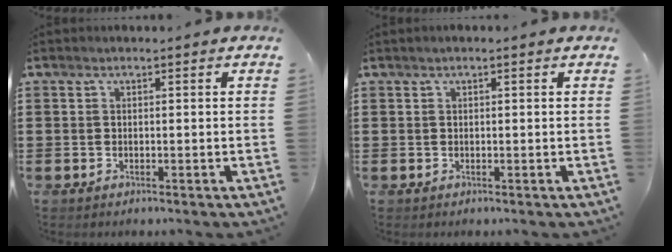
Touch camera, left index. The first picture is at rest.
{"total": 0.0}